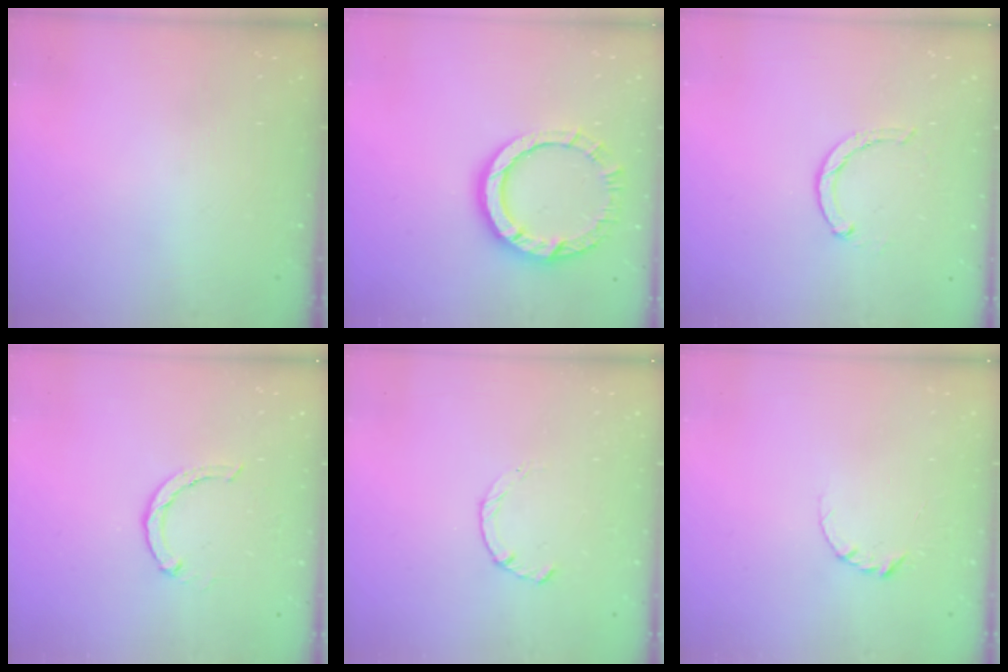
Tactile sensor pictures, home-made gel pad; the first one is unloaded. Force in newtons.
{"total": 11.6, "press": 11.6, "slide": 0.8}
{"total": 1.7, "press": 1.6, "slide": 0.3}
{"total": 3.0, "press": 3.0, "slide": 0.4}
{"total": 2.2, "press": 2.2, "slide": 0.4}
{"total": 3.2, "press": 3.2, "slide": 0.3}